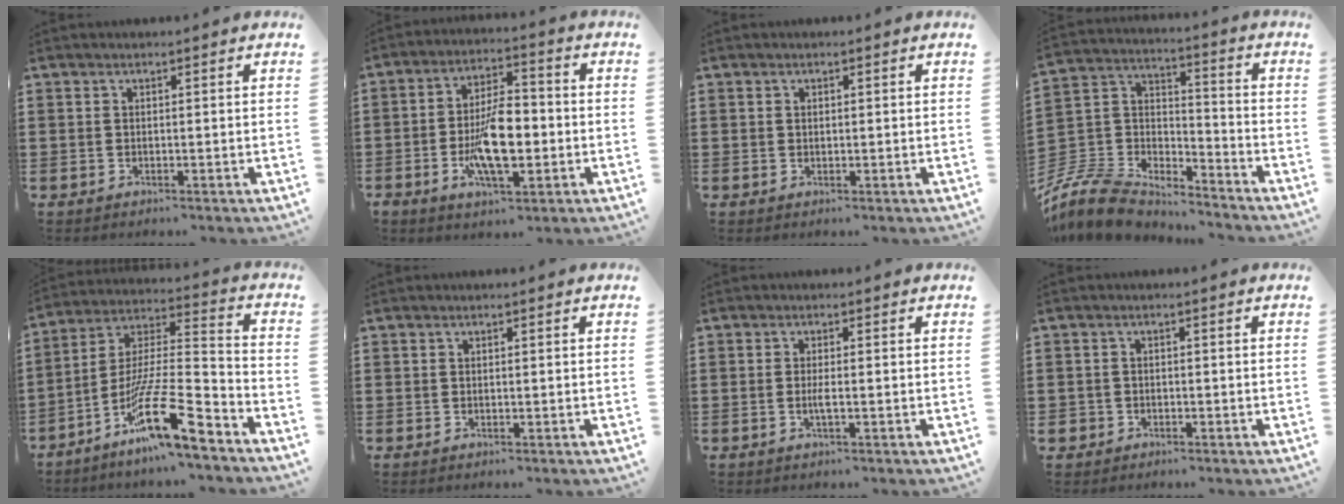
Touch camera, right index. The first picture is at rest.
{"total": 10.2, "force": [-2.4, 4.4, 8.9], "torque": [-0.187, -0.004, -0.045]}
{"total": 0.6, "force": [0.2, 0.5, 0.2], "torque": [-0.005, 0.004, 0.005]}
{"total": 8.8, "force": [-8.0, 2.9, 2.1], "torque": [-0.079, -0.002, -0.167]}
{"total": 16.8, "force": [-10.8, 3.0, 12.6], "torque": [-0.231, 0.022, -0.191]}
{"total": 0.0}
{"total": 2.0, "force": [-0.5, 0.3, 1.9], "torque": [-0.044, -0.003, -0.012]}
{"total": 1.4, "force": [-0.9, 1.0, 0.0], "torque": [-0.005, 0.002, -0.022]}